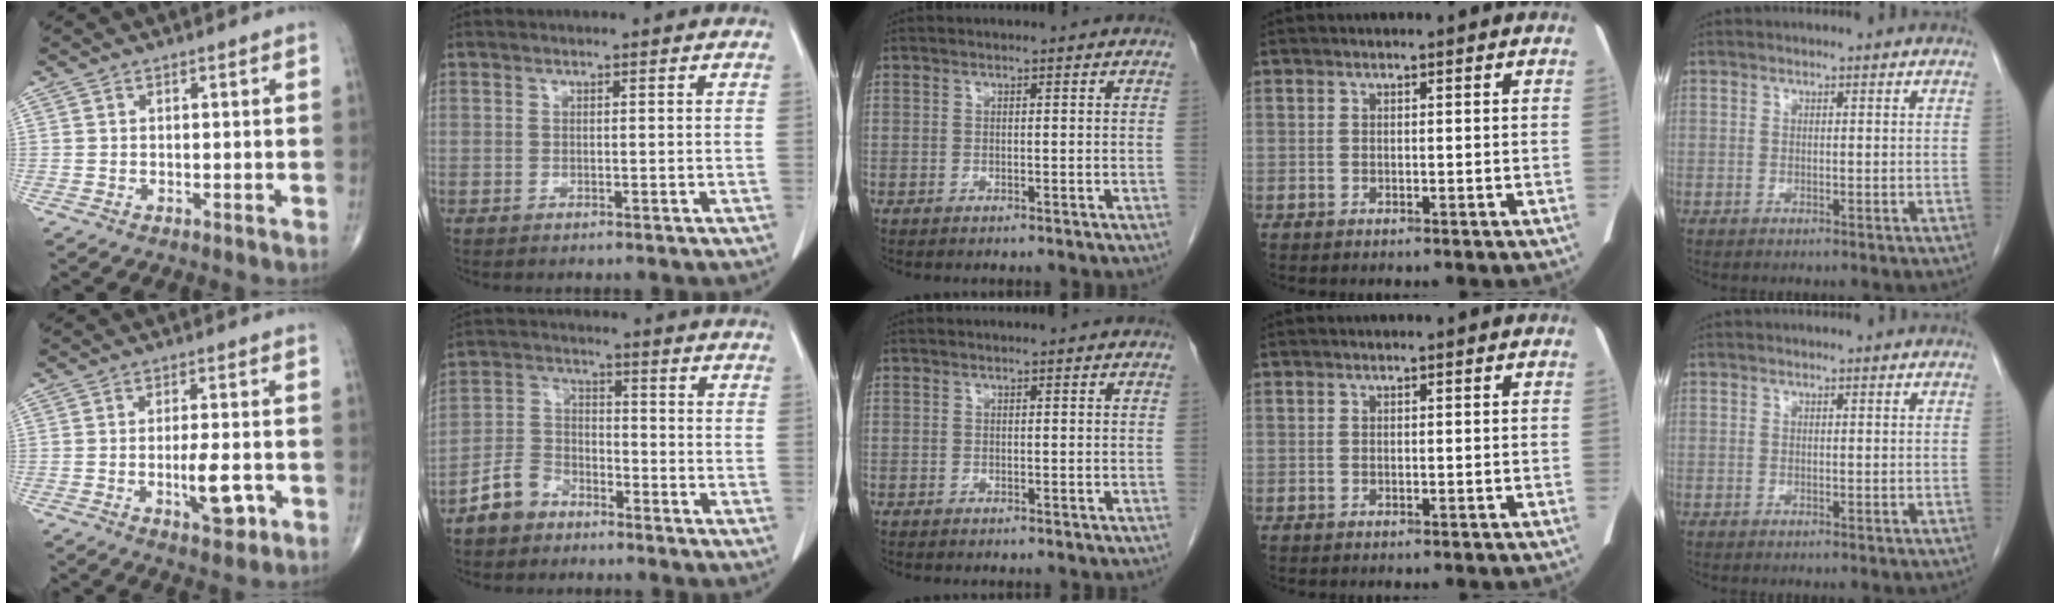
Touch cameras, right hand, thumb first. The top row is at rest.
{"thumb": {"total": 6.7, "force": [-2.0, 2.3, 6.0], "torque": [-0.088, 0.003, -0.025]}, "index": {"total": 6.3, "force": [-4.6, 3.9, 1.7], "torque": [-0.045, 0.009, -0.092]}}